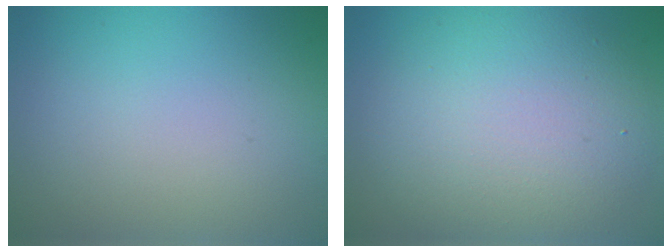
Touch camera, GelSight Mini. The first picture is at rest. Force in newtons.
{"total": 8.3, "press": 8.2, "slide": 0.5}